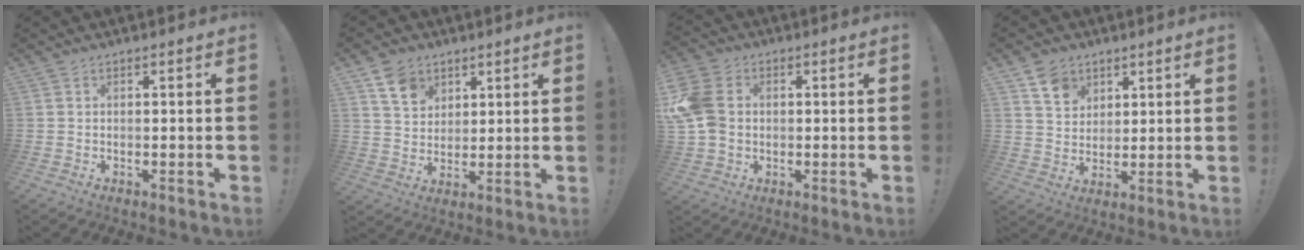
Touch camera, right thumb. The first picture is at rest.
{"total": 9.2, "force": [5.5, 6.6, 3.1], "torque": [-0.046, -0.027, 0.108]}
{"total": 13.1, "force": [0.8, 10.0, 8.4], "torque": [-0.170, 0.012, 0.019]}
{"total": 8.2, "force": [5.1, 6.1, 2.2], "torque": [-0.030, -0.029, 0.099]}